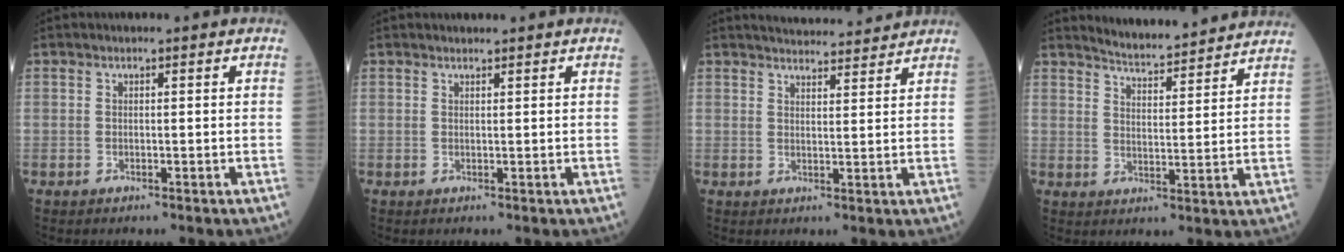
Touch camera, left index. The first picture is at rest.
{"total": 0.8, "force": [0.8, 0.0, 0.1], "torque": [-0.009, 0.004, 0.014]}
{"total": 9.7, "force": [9.3, 0.9, 2.4], "torque": [-0.035, 0.013, 0.125]}
{"total": 10.6, "force": [10.2, 0.5, 2.6], "torque": [-0.046, 0.007, 0.139]}